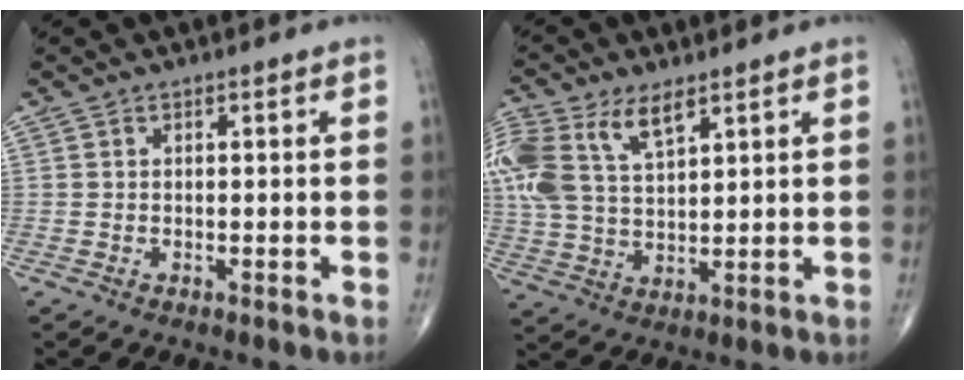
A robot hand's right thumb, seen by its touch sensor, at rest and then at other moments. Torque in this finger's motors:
{"motor_torque": [0.10, 0.24, 0.83, 0.80, 0.16]}